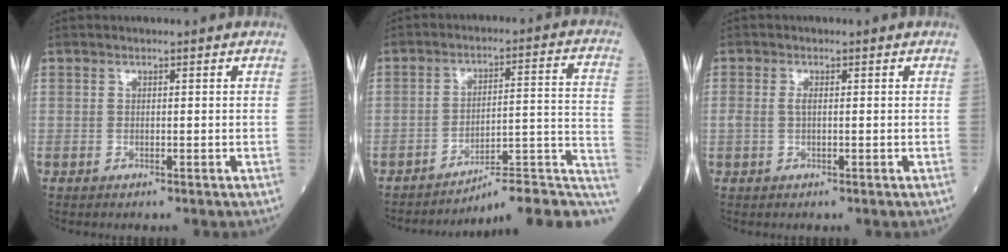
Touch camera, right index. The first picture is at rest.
{"total": 12.9, "force": [-11.4, 0.1, 6.0], "torque": [-0.053, 0.048, -0.156]}
{"total": 1.1, "force": [0.1, 0.4, 1.1], "torque": [-0.029, 0.000, 0.001]}